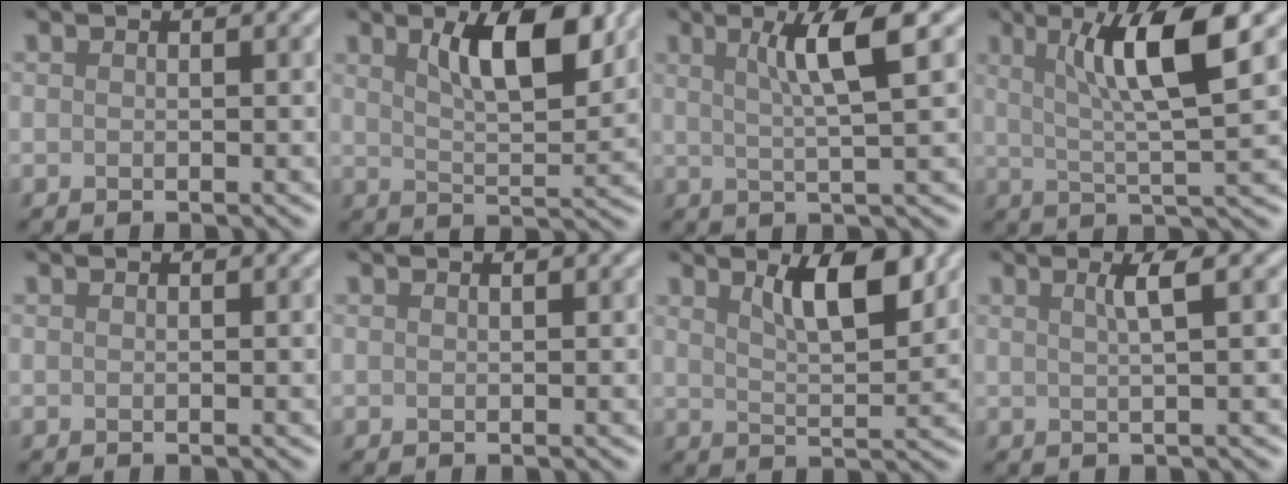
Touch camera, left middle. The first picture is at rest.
{"total": 6.2, "force": [3.0, 2.1, 5.0], "torque": [-0.081, -0.003, 0.048]}
{"total": 4.8, "force": [1.7, 0.6, 4.5], "torque": [-0.073, 0.001, 0.030]}
{"total": 7.5, "force": [2.8, 1.3, 6.9], "torque": [-0.109, 0.003, 0.047]}
{"total": 0.0}
{"total": 0.0}
{"total": 4.9, "force": [2.7, 1.4, 3.9], "torque": [-0.061, -0.002, 0.046]}
{"total": 2.3, "force": [0.8, 0.6, 2.0], "torque": [-0.029, 0.004, 0.009]}